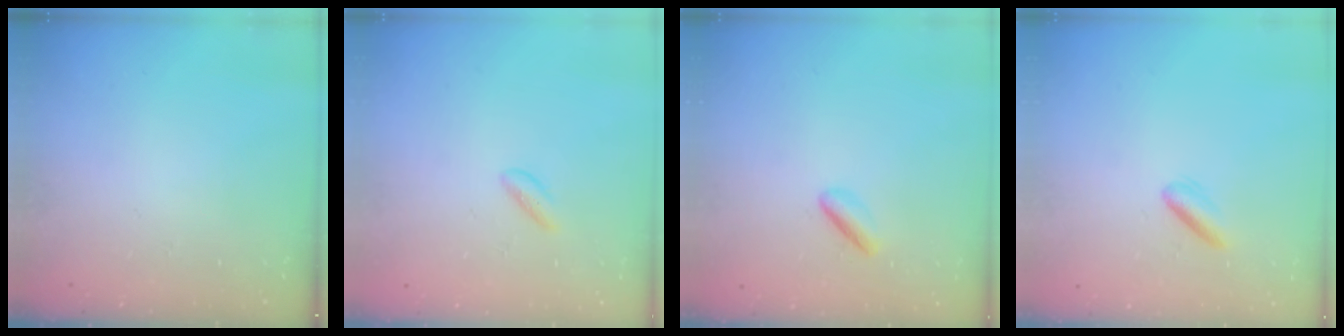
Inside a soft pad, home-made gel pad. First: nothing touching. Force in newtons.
{"total": 1.6, "press": 1.6, "slide": 0.4}
{"total": 2.4, "press": 2.4, "slide": 0.4}
{"total": 2.7, "press": 2.6, "slide": 0.8}